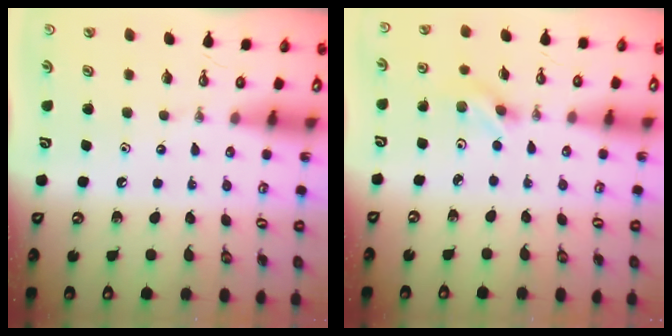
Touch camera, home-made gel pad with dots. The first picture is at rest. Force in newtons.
{"total": 2.3, "press": 2.1, "slide": 0.8}